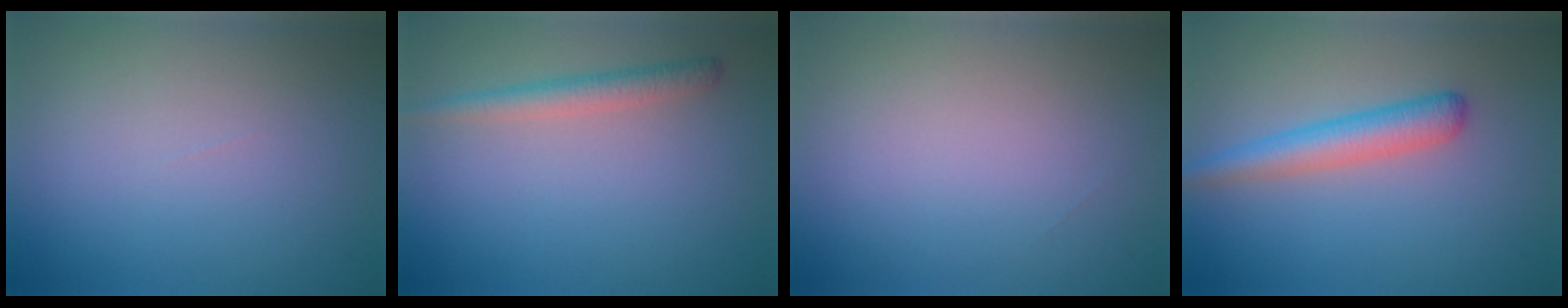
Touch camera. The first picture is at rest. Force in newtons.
{"total": 2.1, "press": 2.1, "slide": 0.1}
{"total": 0.0}
{"total": 3.4, "press": 3.4, "slide": 0.1}